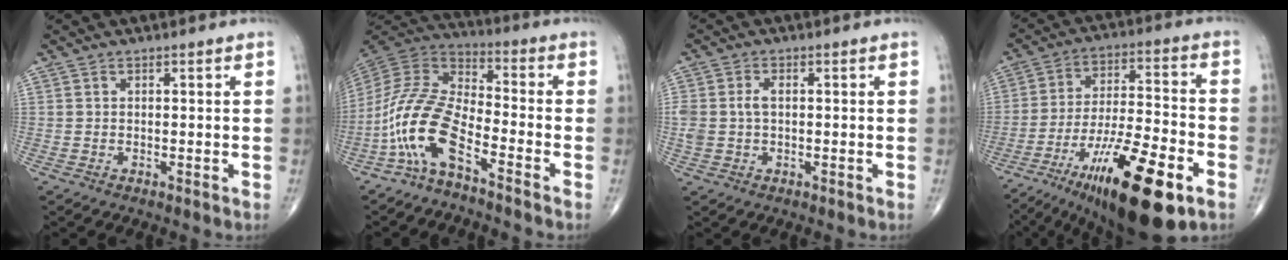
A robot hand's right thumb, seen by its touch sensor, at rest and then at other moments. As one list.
[{"total": 12.5, "force": [-6.8, 4.2, 9.6], "torque": [-0.205, 0.065, -0.146]}, {"total": 4.0, "force": [0.2, 2.6, 3.0], "torque": [-0.077, 0.012, 0.005]}, {"total": 22.8, "force": [-11.5, 6.2, 18.7], "torque": [-0.295, 0.040, -0.187]}]